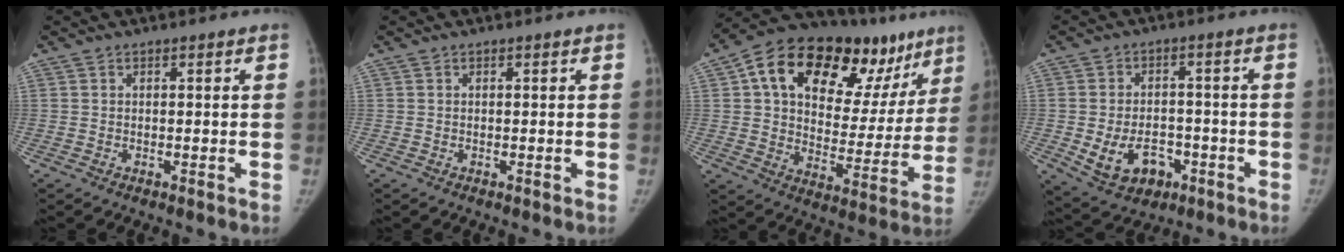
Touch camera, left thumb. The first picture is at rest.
{"total": 0.0}
{"total": 28.8, "force": [15.1, 15.2, 19.2], "torque": [-0.239, 0.008, 0.232]}
{"total": 10.5, "force": [-3.8, 7.6, 6.2], "torque": [-0.088, 0.024, -0.046]}